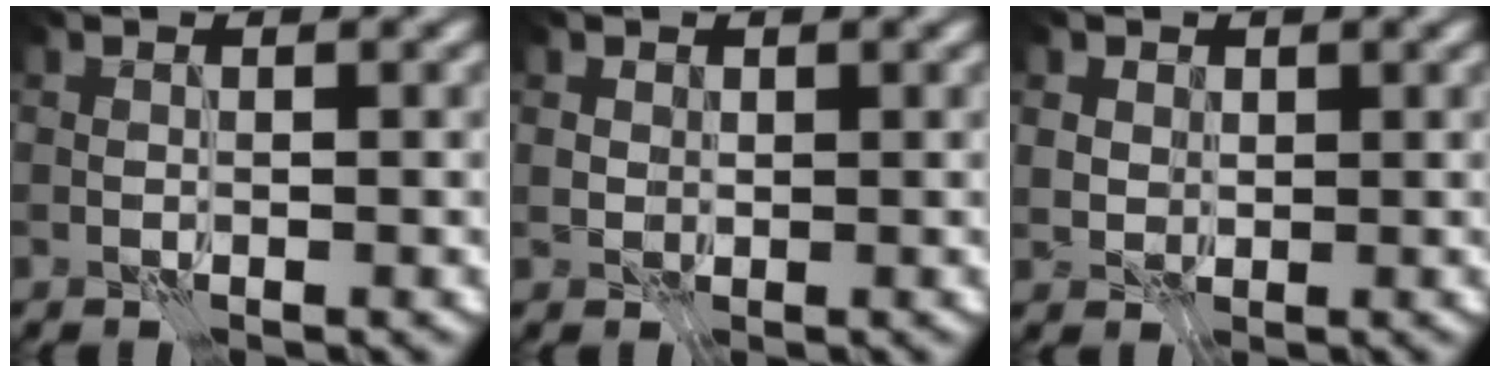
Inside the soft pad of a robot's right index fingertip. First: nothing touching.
{"total": 1.2, "force": [0.5, 1.1, 0.3], "torque": [-0.007, -0.002, 0.010]}
{"total": 2.9, "force": [1.4, 2.3, 1.0], "torque": [-0.028, 0.001, 0.034]}